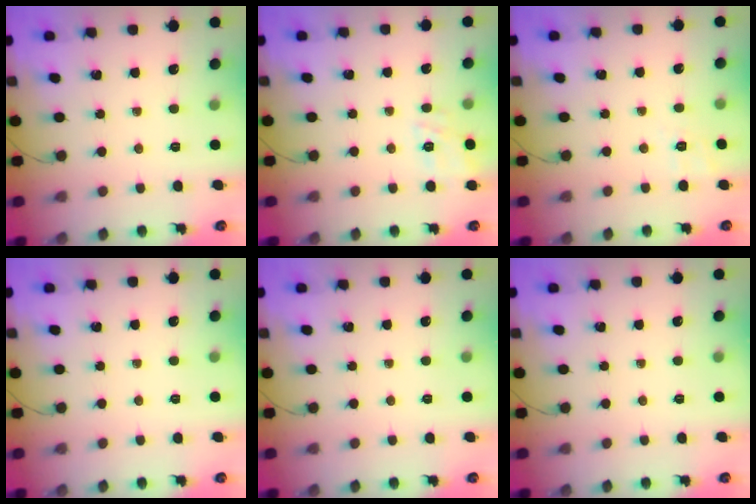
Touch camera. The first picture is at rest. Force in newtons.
{"total": 11.8, "press": 11.7, "slide": 1.1}
{"total": 1.9, "press": 0.7, "slide": 1.7}
{"total": 0.0}
{"total": 0.0}
{"total": 0.0}